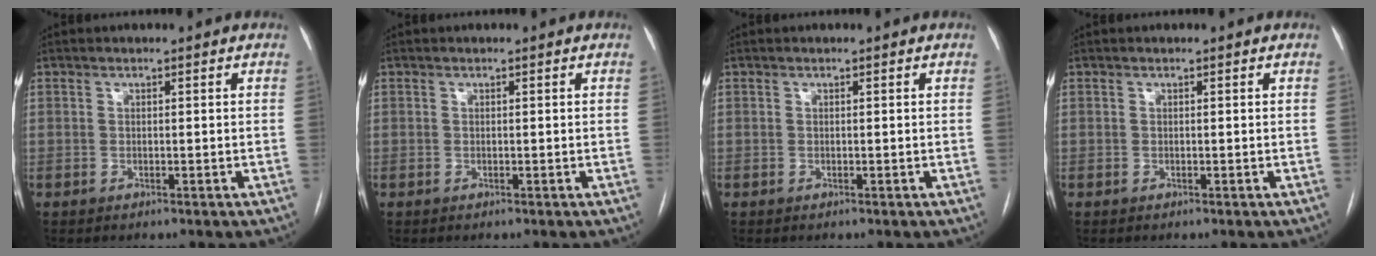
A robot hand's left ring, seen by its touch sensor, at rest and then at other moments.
{"total": 0.0}
{"total": 0.0}
{"total": 0.0}